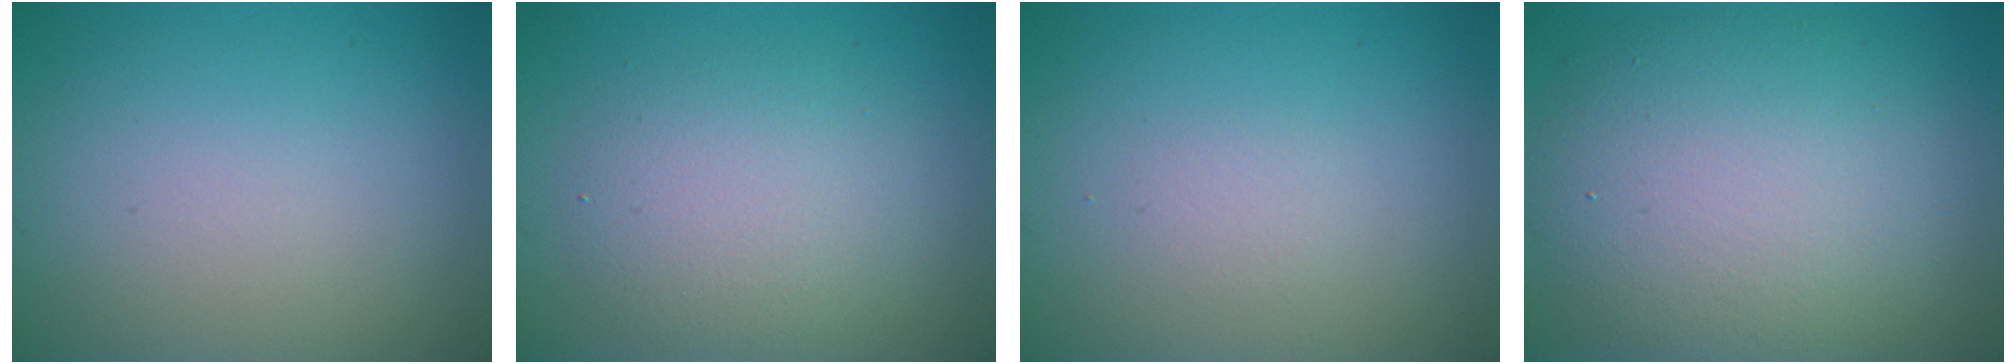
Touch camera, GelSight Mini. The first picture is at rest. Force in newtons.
{"total": 4.0, "press": 4.0, "slide": 0.2}
{"total": 0.7, "press": 0.7, "slide": 0.0}
{"total": 10.4, "press": 10.3, "slide": 1.1}